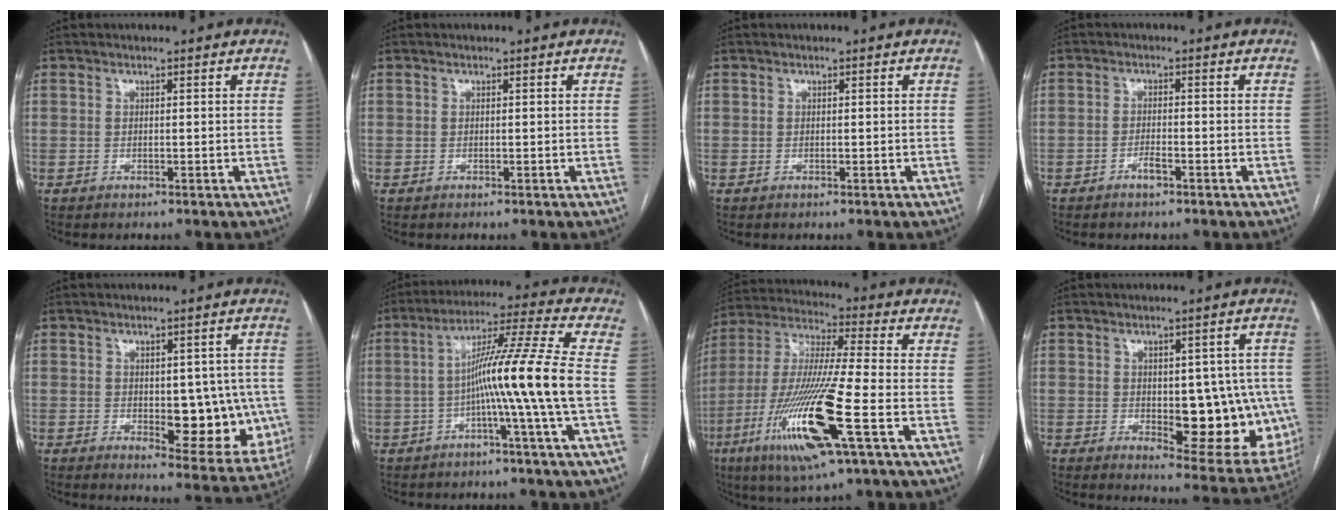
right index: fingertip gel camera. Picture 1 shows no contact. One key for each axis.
{"total": 0.0}
{"total": 0.0}
{"total": 1.8, "fx": -1.3, "fy": 0.3, "fz": 1.3, "tx": -0.024, "ty": 0.001, "tz": -0.022}
{"total": 11.8, "fx": -1.1, "fy": 5.5, "fz": 10.3, "tx": -0.112, "ty": 0.002, "tz": 0.001}
{"total": 12.0, "fx": -2.6, "fy": -2.8, "fz": 11.4, "tx": -0.190, "ty": 0.012, "tz": -0.048}
{"total": 19.2, "fx": -7.3, "fy": 1.0, "fz": 17.7, "tx": -0.384, "ty": -0.030, "tz": -0.137}
{"total": 15.0, "fx": -1.7, "fy": 6.5, "fz": 13.4, "tx": -0.138, "ty": 0.007, "tz": -0.001}